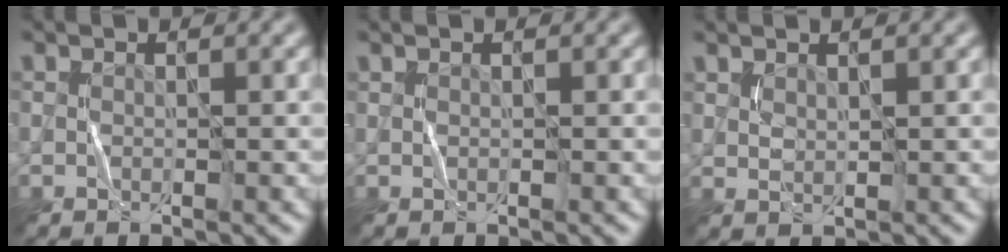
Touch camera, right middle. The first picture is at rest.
{"total": 0.0}
{"total": 1.0, "force": [0.7, 0.4, 0.6], "torque": [-0.016, -0.002, 0.020]}